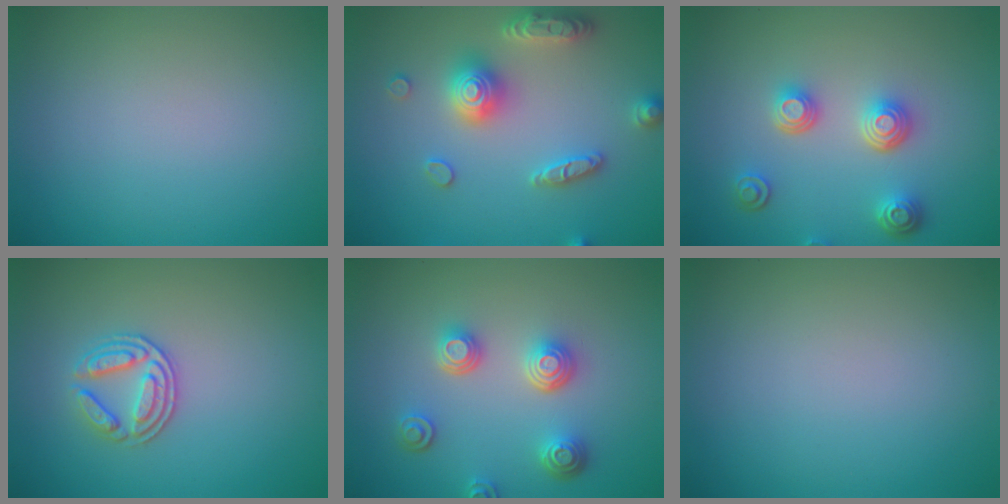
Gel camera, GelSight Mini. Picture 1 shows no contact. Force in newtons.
{"total": 5.1, "press": 5.1, "slide": 0.8}
{"total": 3.6, "press": 2.9, "slide": 2.1}
{"total": 2.9, "press": 2.6, "slide": 1.1}
{"total": 3.9, "press": 3.3, "slide": 2.2}
{"total": 0.0}